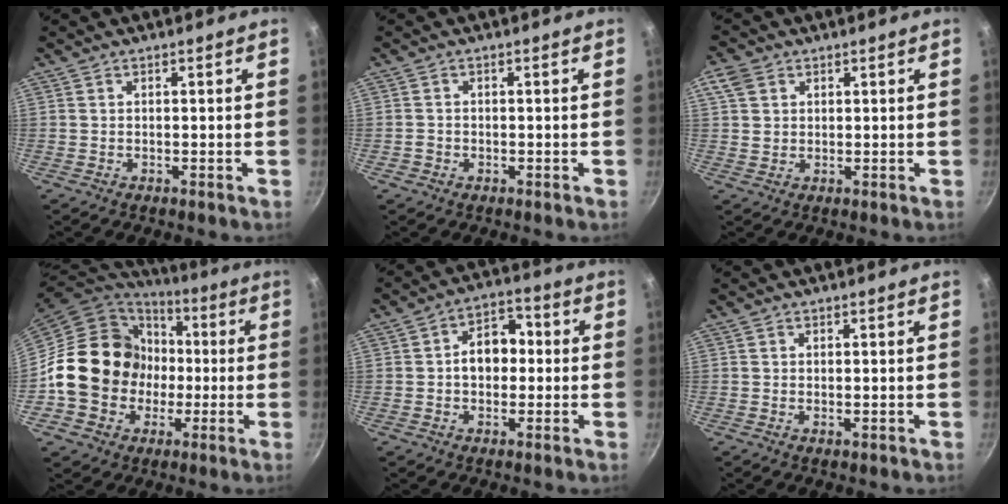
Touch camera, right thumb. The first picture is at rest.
{"total": 1.4, "force": [-0.5, 1.3, 0.3], "torque": [-0.003, 0.004, -0.007]}
{"total": 5.0, "force": [1.9, 4.0, 2.3], "torque": [-0.036, -0.002, 0.033]}
{"total": 19.6, "force": [-1.0, 17.5, 8.8], "torque": [-0.124, 0.031, -0.010]}
{"total": 8.8, "force": [0.1, 6.5, 5.9], "torque": [-0.044, 0.024, -0.009]}
{"total": 0.5, "force": [0.2, 0.3, 0.4], "torque": [-0.005, -0.004, 0.001]}